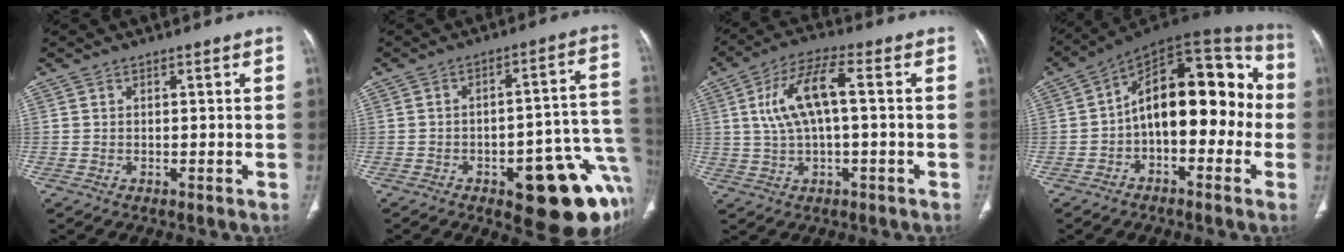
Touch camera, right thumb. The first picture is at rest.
{"total": 20.4, "force": [-8.0, 7.7, 17.0], "torque": [-0.131, 0.053, -0.087]}
{"total": 10.4, "force": [1.3, 3.8, 9.6], "torque": [-0.200, 0.030, 0.023]}
{"total": 18.7, "force": [-1.5, 10.3, 15.5], "torque": [-0.184, 0.061, -0.035]}